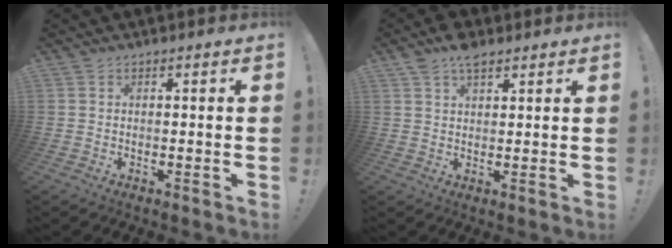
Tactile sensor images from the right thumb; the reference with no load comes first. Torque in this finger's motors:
{"motor_torque": [-0.64, 0.86, 0.69, 0.09, 0.17]}